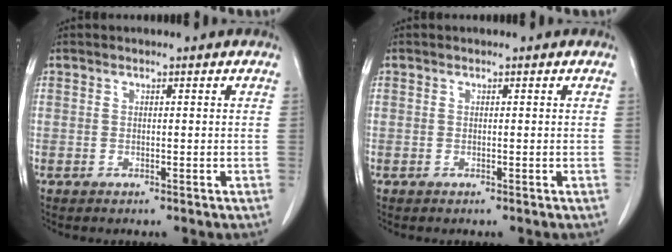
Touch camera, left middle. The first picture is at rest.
{"total": 0.0}